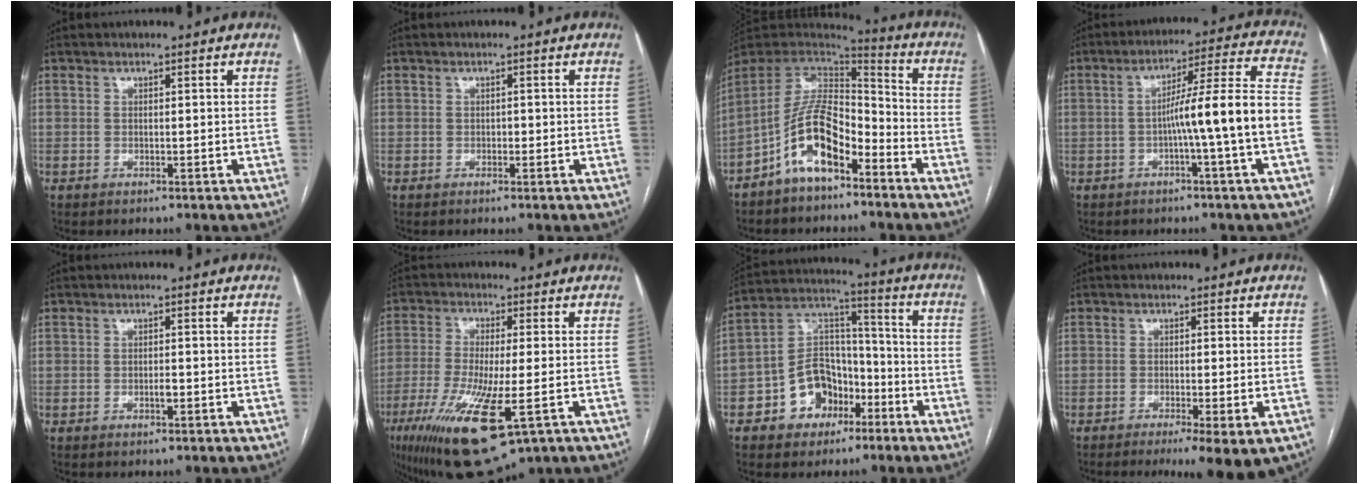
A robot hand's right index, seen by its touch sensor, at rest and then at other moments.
{"total": 0.7, "force": [-0.2, 0.5, 0.4], "torque": [-0.003, 0.003, -0.004]}
{"total": 12.2, "force": [-6.6, 5.1, 9.0], "torque": [-0.177, 0.023, -0.119]}
{"total": 11.9, "force": [-2.8, -1.5, 11.4], "torque": [-0.175, 0.021, -0.044]}
{"total": 1.1, "force": [-0.4, 0.3, 1.0], "torque": [-0.018, 0.000, -0.008]}
{"total": 16.4, "force": [-7.1, 3.4, 14.4], "torque": [-0.277, -0.046, -0.114]}
{"total": 11.2, "force": [-5.2, 8.3, 5.4], "torque": [-0.108, 0.038, -0.084]}
{"total": 7.5, "force": [-4.5, 0.8, 5.9], "torque": [-0.076, -0.016, -0.067]}